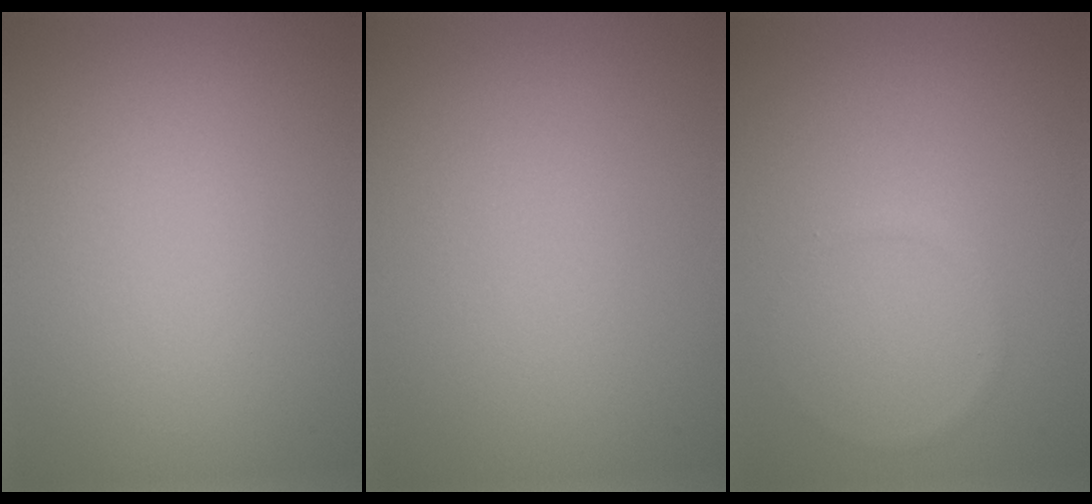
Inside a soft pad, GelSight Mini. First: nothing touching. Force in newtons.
{"total": 0.0}
{"total": 0.6, "press": 0.6, "slide": 0.1}